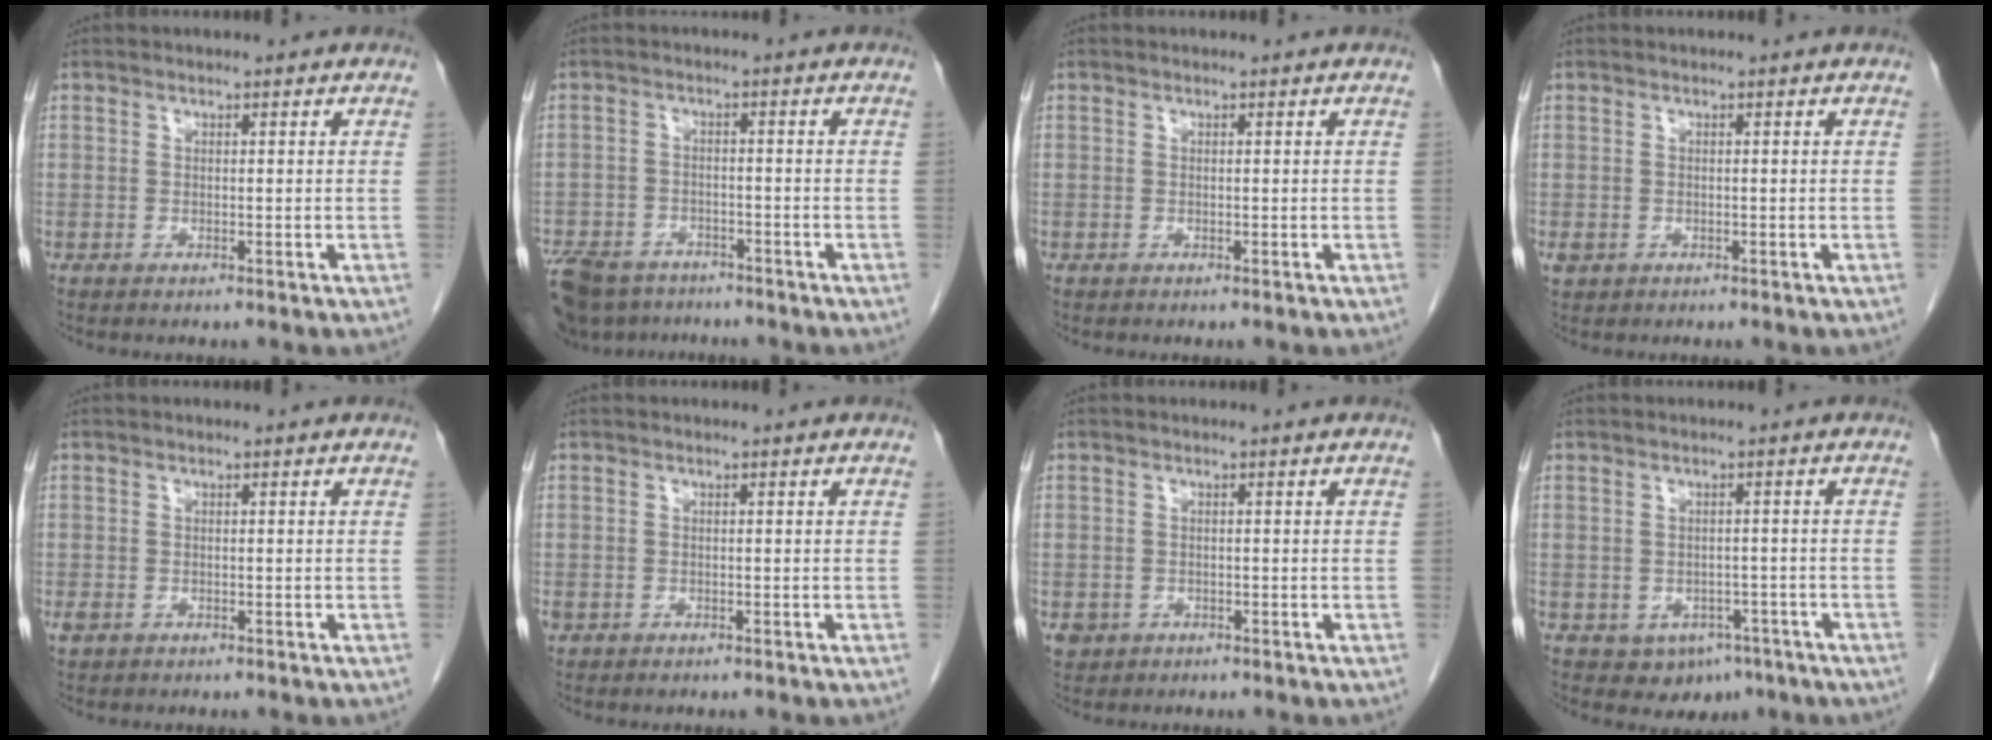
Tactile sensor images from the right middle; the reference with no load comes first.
{"total": 12.3, "force": [-9.4, 6.3, 4.9], "torque": [-0.116, -0.014, -0.141]}
{"total": 0.0}
{"total": 1.1, "force": [-0.3, 0.9, 0.4], "torque": [-0.013, 0.002, -0.001]}
{"total": 1.1, "force": [-0.4, 0.8, 0.6], "torque": [-0.018, 0.000, -0.005]}
{"total": 1.1, "force": [-0.4, 0.9, 0.4], "torque": [-0.011, 0.003, -0.003]}
{"total": 1.8, "force": [-0.7, 1.6, 0.4], "torque": [-0.007, 0.004, -0.006]}
{"total": 5.1, "force": [-2.9, 3.7, 2.0], "torque": [-0.017, 0.005, -0.030]}